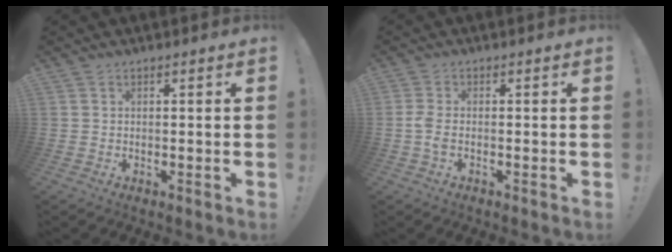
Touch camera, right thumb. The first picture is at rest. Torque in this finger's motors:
{"motor_torque": [0.55, 0.48, 0.25, -0.28, 0.20]}